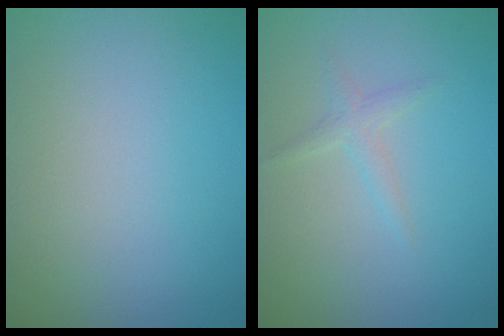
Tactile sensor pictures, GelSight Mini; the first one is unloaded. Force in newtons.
{"total": 1.3, "press": 1.3, "slide": 0.1}